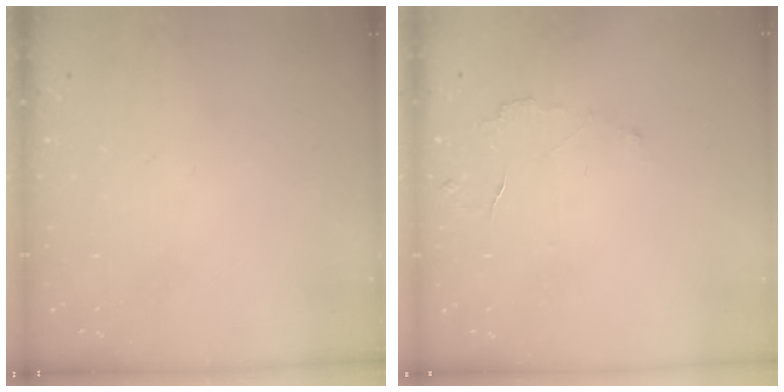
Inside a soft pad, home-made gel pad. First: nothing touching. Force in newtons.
{"total": 3.8, "press": 3.8, "slide": 0.2}